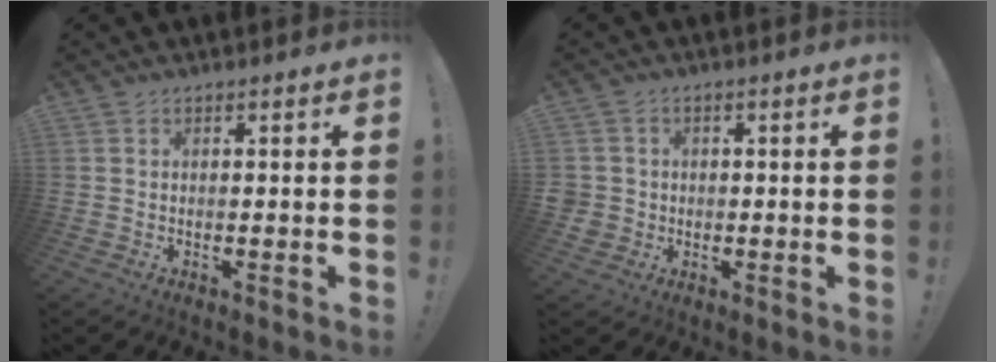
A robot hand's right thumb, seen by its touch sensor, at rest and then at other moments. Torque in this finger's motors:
{"motor_torque": [-0.12, 0.04, -0.07, 0.25, 0.05]}